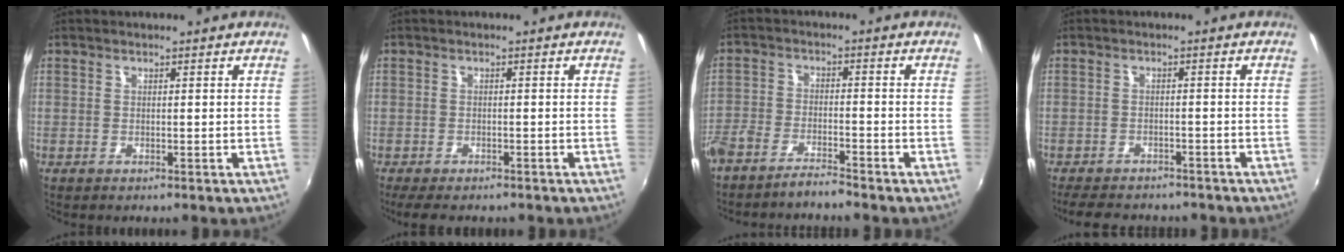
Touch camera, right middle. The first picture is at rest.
{"total": 5.1, "force": [-4.1, 1.7, 2.5], "torque": [-0.060, -0.018, -0.068]}
{"total": 5.4, "force": [-4.9, 0.6, 2.2], "torque": [-0.071, -0.005, -0.096]}
{"total": 9.4, "force": [-8.1, 3.3, 3.5], "torque": [-0.084, -0.013, -0.120]}